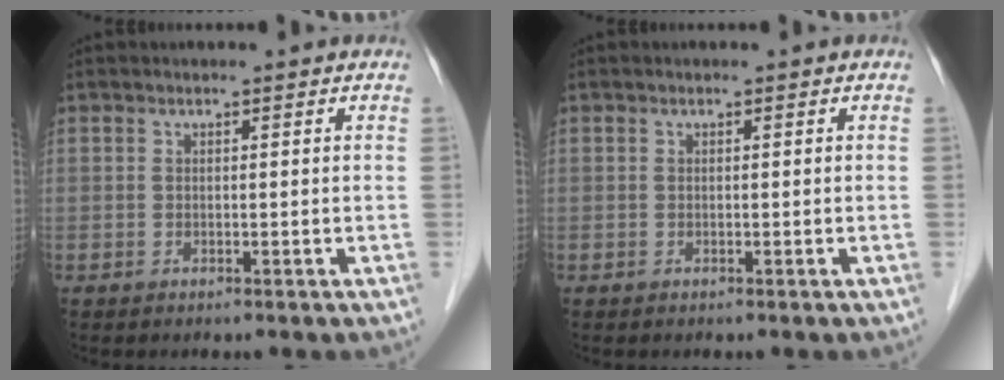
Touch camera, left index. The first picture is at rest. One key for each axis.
{"total": 0.0}